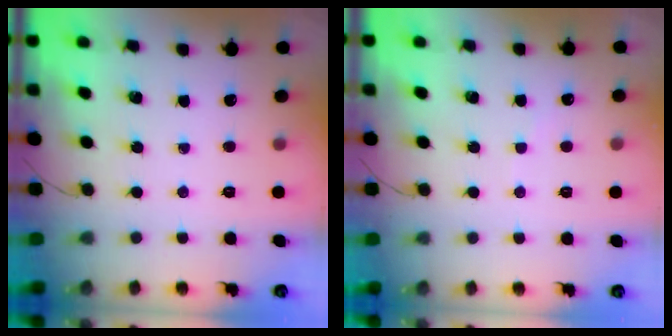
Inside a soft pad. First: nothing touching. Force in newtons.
{"total": 2.7, "press": 2.7, "slide": 0.7}